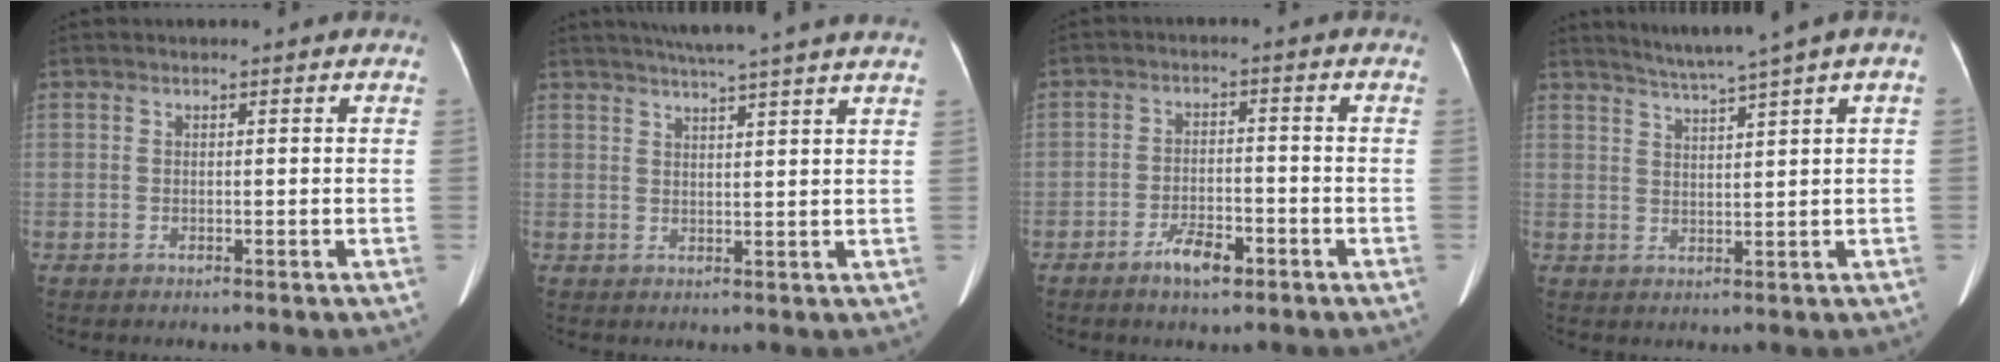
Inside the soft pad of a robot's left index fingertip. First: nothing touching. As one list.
[{"total": 12.8, "force": [11.0, -1.0, 6.5], "torque": [-0.103, 0.013, 0.135]}, {"total": 4.6, "force": [-3.1, 1.6, 3.0], "torque": [-0.059, -0.002, -0.052]}, {"total": 5.5, "force": [4.0, -1.3, 3.6], "torque": [-0.060, 0.008, 0.072]}]